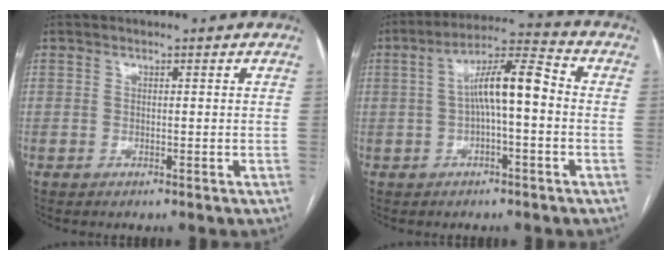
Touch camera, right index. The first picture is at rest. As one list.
[{"total": 8.9, "force": [-0.1, 1.7, 8.7], "torque": [-0.154, 0.031, -0.005]}]